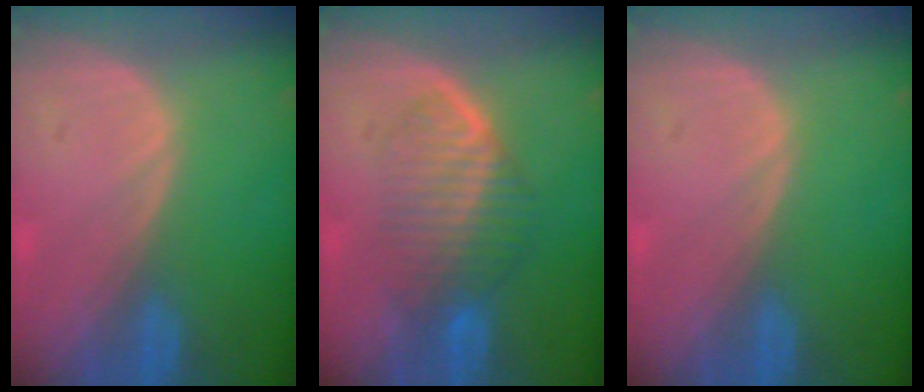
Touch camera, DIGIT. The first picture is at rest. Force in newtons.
{"total": 6.7, "press": 6.4, "slide": 1.7}
{"total": 0.0}